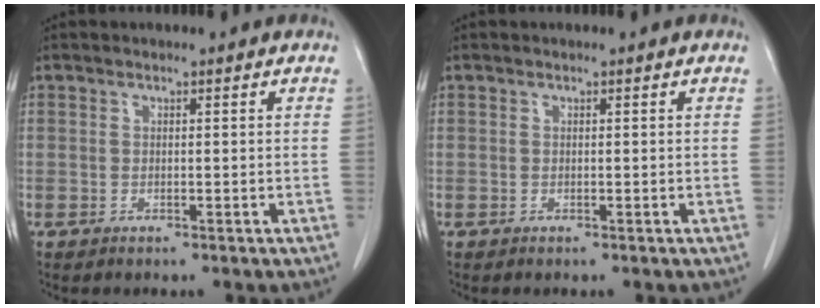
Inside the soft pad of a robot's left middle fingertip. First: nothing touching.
{"total": 0.0}